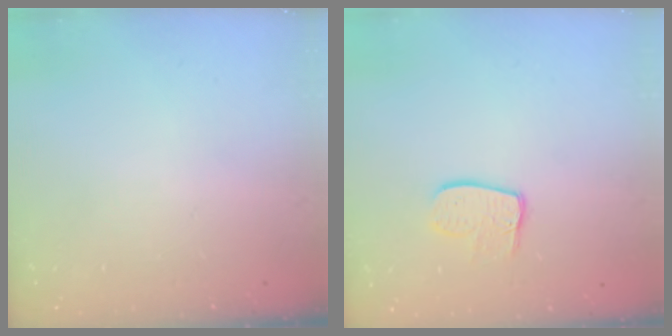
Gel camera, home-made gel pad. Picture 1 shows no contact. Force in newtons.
{"total": 8.5, "press": 8.5, "slide": 0.7}